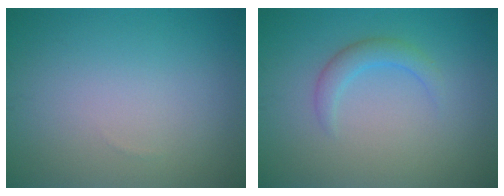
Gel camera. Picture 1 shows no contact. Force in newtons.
{"total": 2.0, "press": 2.0, "slide": 0.1}